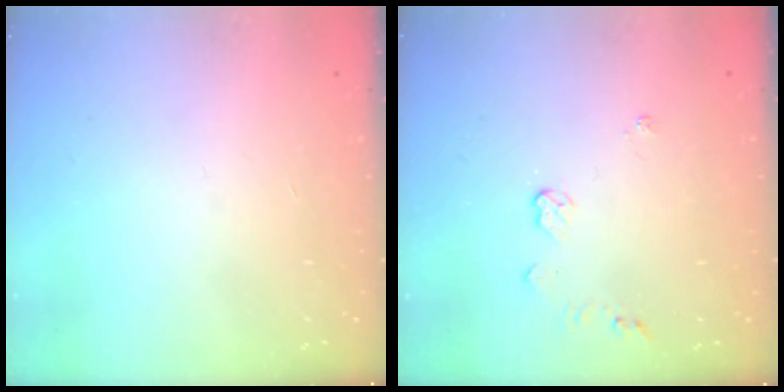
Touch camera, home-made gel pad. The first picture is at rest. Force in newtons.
{"total": 3.9, "press": 3.9, "slide": 0.5}